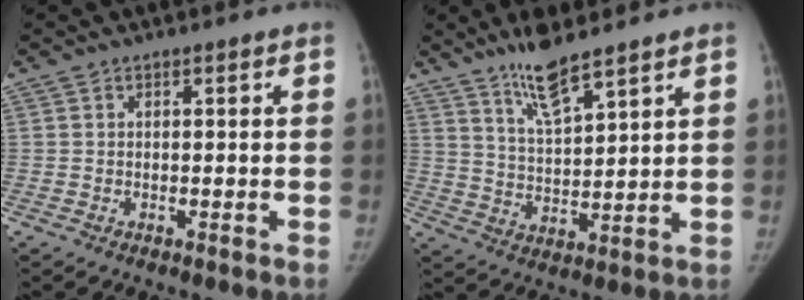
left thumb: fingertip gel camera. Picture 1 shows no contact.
{"total": 7.2, "force": [5.6, 1.2, 4.5], "torque": [-0.075, -0.038, 0.108]}